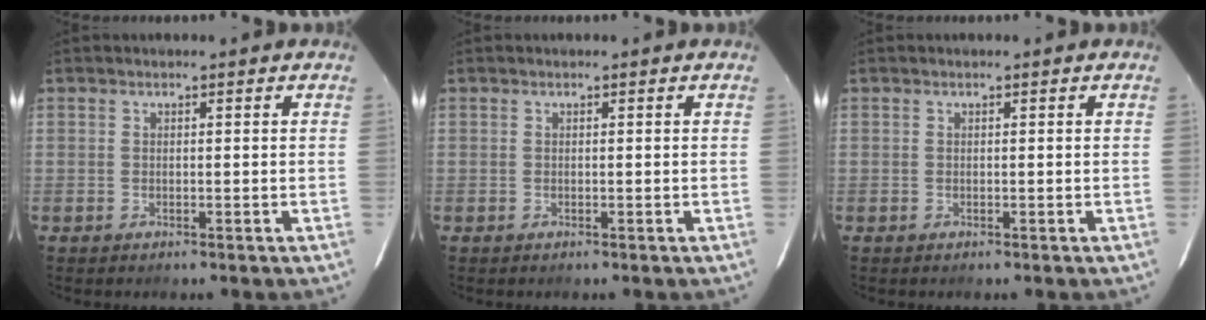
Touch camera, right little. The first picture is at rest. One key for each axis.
{"total": 0.0}
{"total": 0.0}